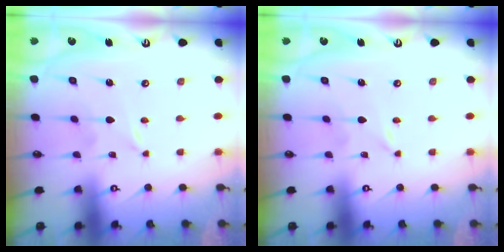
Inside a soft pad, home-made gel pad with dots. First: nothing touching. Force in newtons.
{"total": 0.0}